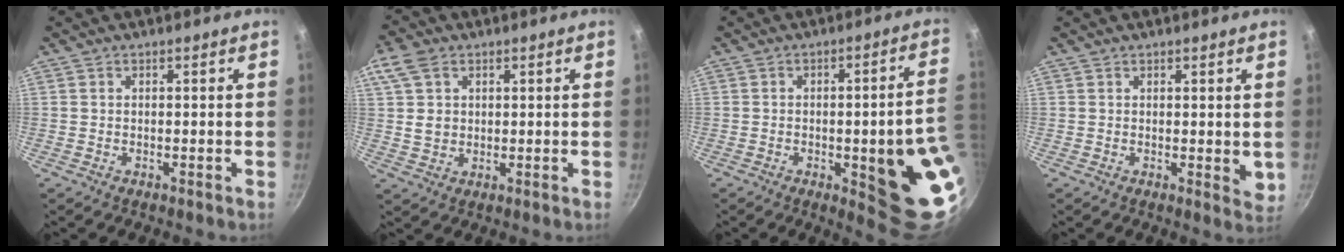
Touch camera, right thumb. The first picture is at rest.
{"total": 7.1, "force": [2.6, 5.3, 3.9], "torque": [-0.062, -0.005, 0.044]}
{"total": 18.0, "force": [-3.5, 4.8, 17.0], "torque": [-0.161, 0.016, -0.042]}
{"total": 3.1, "force": [1.4, 1.3, 2.5], "torque": [-0.028, -0.004, 0.021]}